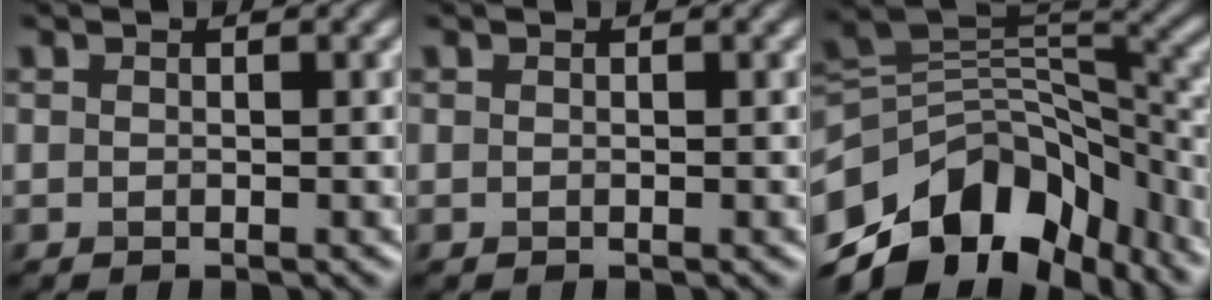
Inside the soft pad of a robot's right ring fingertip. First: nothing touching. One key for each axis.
{"total": 0.0}
{"total": 14.3, "fx": -7.9, "fy": 9.2, "fz": 7.7, "tx": -0.167, "ty": 0.007, "tz": -0.128}